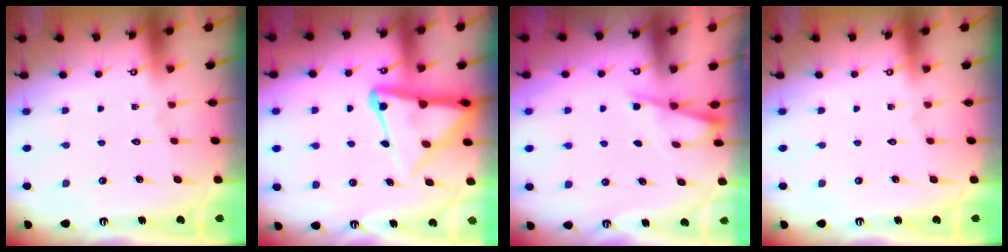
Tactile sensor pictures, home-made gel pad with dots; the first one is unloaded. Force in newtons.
{"total": 12.6, "press": 12.5, "slide": 1.2}
{"total": 1.6, "press": 1.6, "slide": 0.2}
{"total": 0.0}